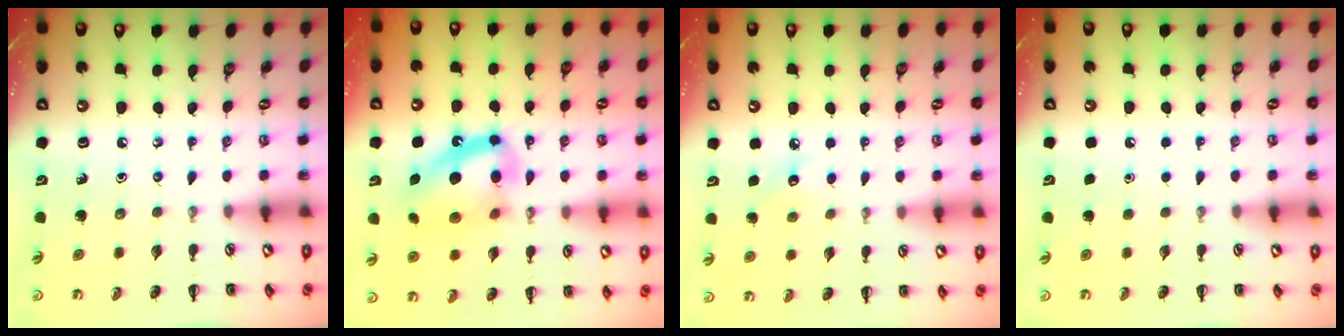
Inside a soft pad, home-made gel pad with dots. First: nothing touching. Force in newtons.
{"total": 15.4, "press": 15.1, "slide": 3.2}
{"total": 6.0, "press": 5.8, "slide": 1.7}
{"total": 1.7, "press": 1.7, "slide": 0.1}